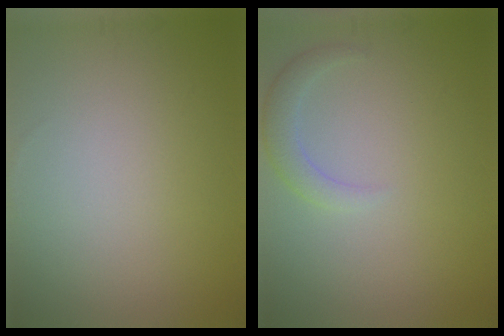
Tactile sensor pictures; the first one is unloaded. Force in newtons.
{"total": 2.1, "press": 2.1, "slide": 0.2}